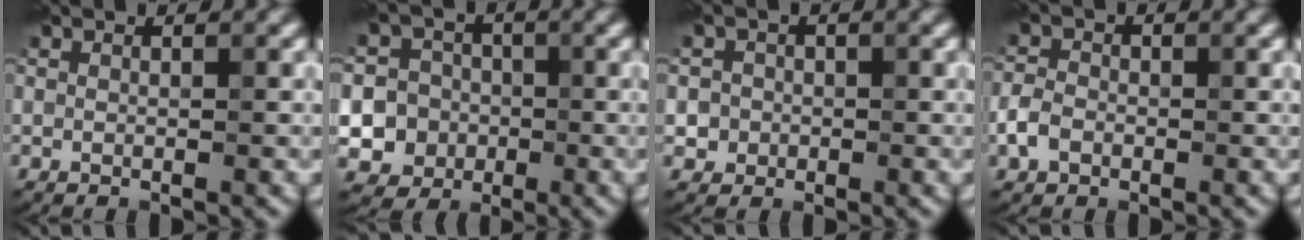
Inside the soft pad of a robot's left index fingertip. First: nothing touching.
{"total": 9.1, "force": [-2.5, 8.5, 1.9], "torque": [-0.032, -0.008, -0.070]}
{"total": 2.2, "force": [-0.2, 2.1, 0.3], "torque": [0.017, 0.008, -0.013]}
{"total": 2.3, "force": [-1.0, 1.7, 1.2], "torque": [-0.021, 0.002, -0.028]}